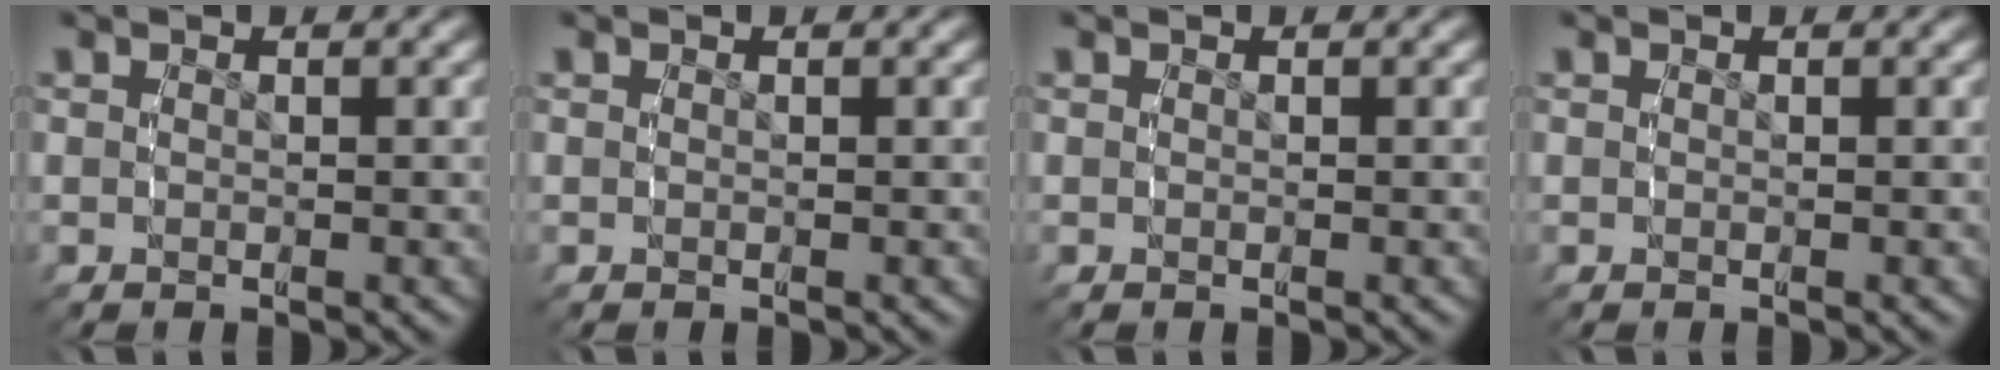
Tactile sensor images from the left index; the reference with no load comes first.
{"total": 0.0}
{"total": 0.0}
{"total": 0.0}